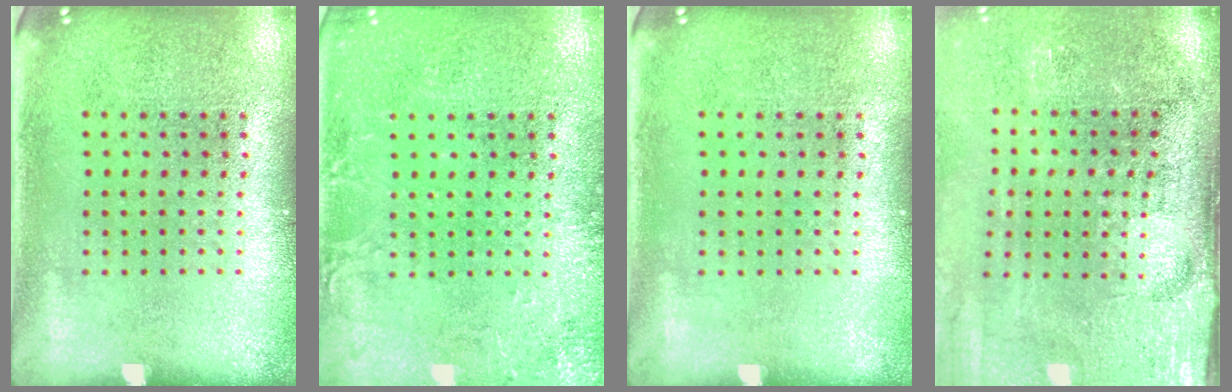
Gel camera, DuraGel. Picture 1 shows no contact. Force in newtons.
{"total": 2.2, "press": 2.2, "slide": 0.3}
{"total": 0.0}
{"total": 4.7, "press": 3.9, "slide": 2.7}